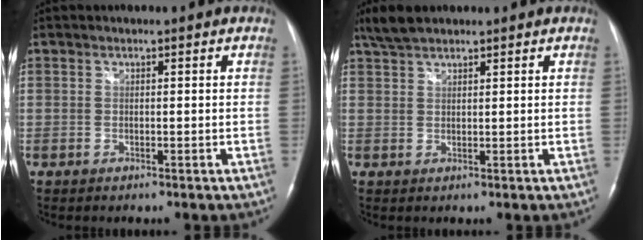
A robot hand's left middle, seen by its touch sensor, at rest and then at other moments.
{"total": 3.7, "force": [3.1, 1.1, 1.6], "torque": [-0.043, 0.015, 0.064]}